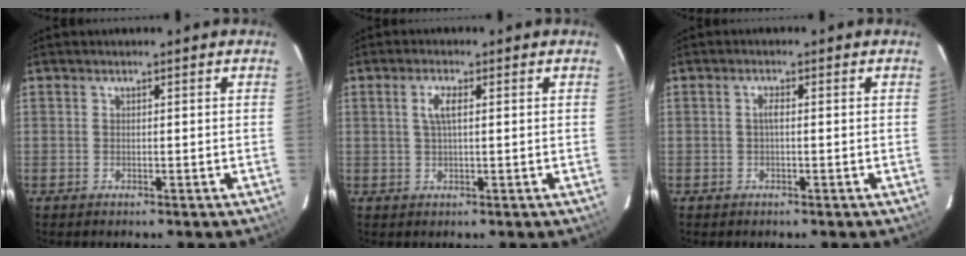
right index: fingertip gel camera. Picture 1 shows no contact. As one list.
[{"total": 3.0, "force": [0.7, 0.8, 2.8], "torque": [-0.058, 0.004, 0.015]}, {"total": 1.2, "force": [-0.1, 0.2, 1.2], "torque": [-0.023, 0.005, -0.003]}]